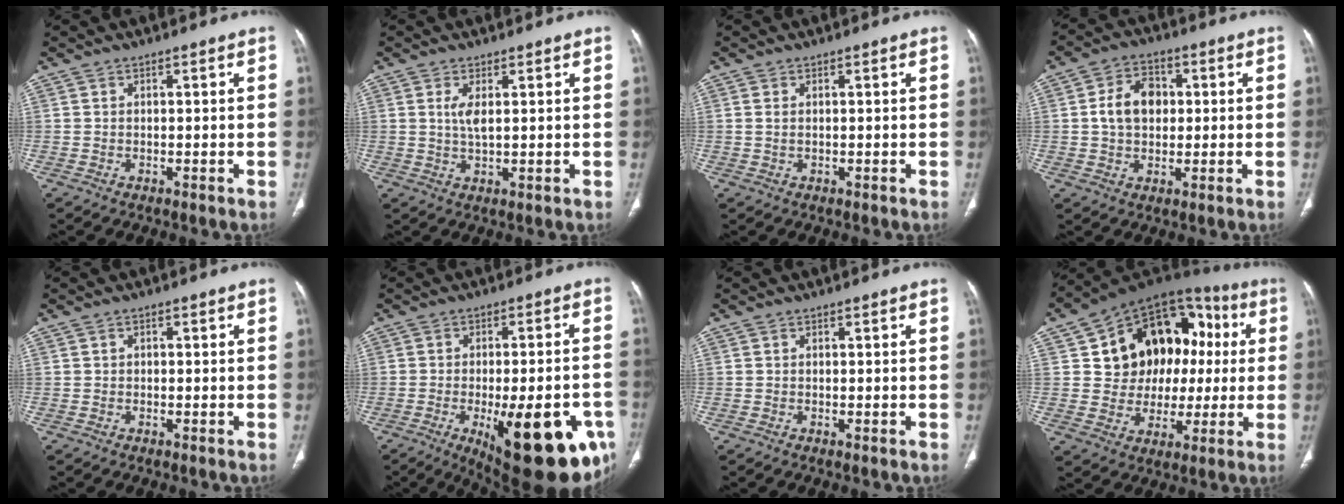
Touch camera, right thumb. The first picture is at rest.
{"total": 3.2, "force": [1.0, 0.9, 2.9], "torque": [-0.066, -0.013, 0.024]}
{"total": 0.8, "force": [0.2, 0.3, 0.7], "torque": [-0.023, 0.005, 0.010]}
{"total": 8.4, "force": [0.9, 6.1, 5.6], "torque": [-0.078, 0.011, 0.011]}
{"total": 0.6, "force": [0.1, 0.5, 0.3], "torque": [-0.002, 0.001, 0.000]}
{"total": 23.7, "force": [-9.1, 8.4, 20.2], "torque": [-0.209, 0.004, -0.106]}
{"total": 0.0}
{"total": 21.0, "force": [4.0, 16.2, 12.6], "torque": [-0.118, 0.047, 0.077]}